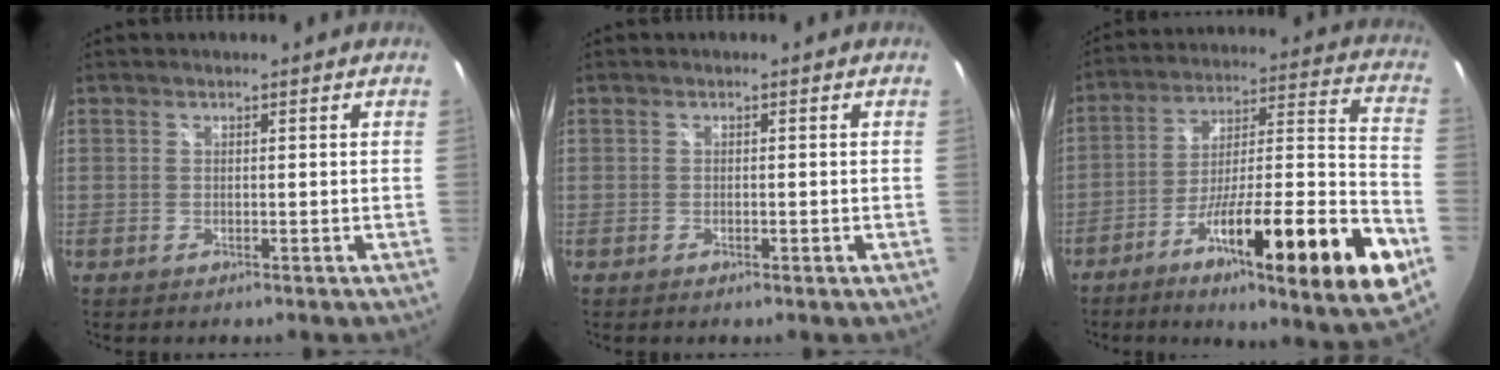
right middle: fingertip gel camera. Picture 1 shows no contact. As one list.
[{"total": 0.7, "force": [-0.4, 0.1, 0.6], "torque": [-0.008, 0.001, -0.008]}, {"total": 25.0, "force": [-11.5, 2.0, 22.1], "torque": [-0.319, -0.030, -0.181]}]